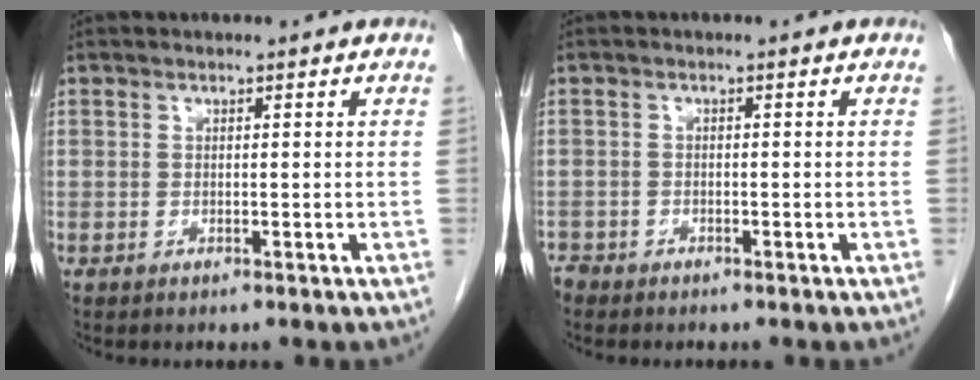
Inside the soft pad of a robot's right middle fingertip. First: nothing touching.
{"total": 2.0, "force": [-1.8, 0.9, 0.0], "torque": [-0.006, 0.000, -0.033]}